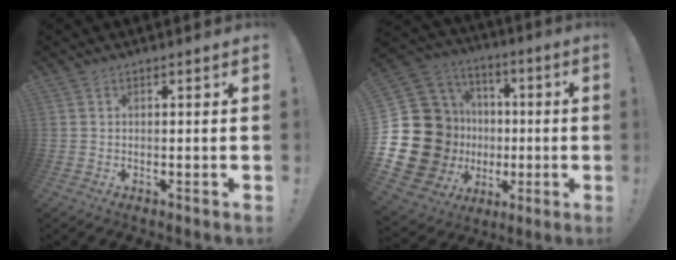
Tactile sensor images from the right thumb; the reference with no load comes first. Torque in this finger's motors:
{"motor_torque": [2.42, 2.59, 1.11, -0.98, 0.19]}